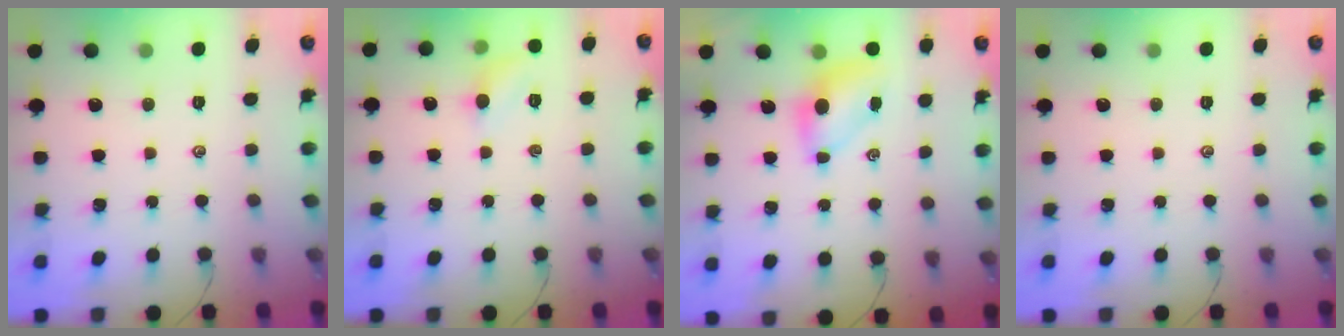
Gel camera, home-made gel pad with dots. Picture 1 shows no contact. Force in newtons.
{"total": 5.3, "press": 4.9, "slide": 1.8}
{"total": 5.5, "press": 5.4, "slide": 0.5}
{"total": 0.0}